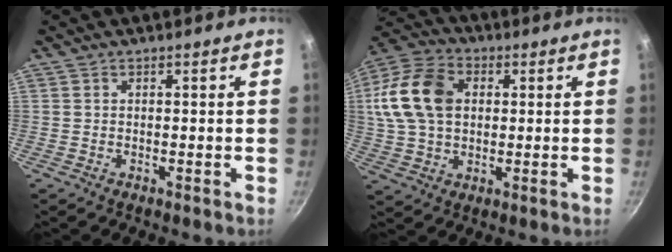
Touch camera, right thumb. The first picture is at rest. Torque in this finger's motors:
{"motor_torque": [0.79, 0.93, 0.30, -0.20, 0.18]}